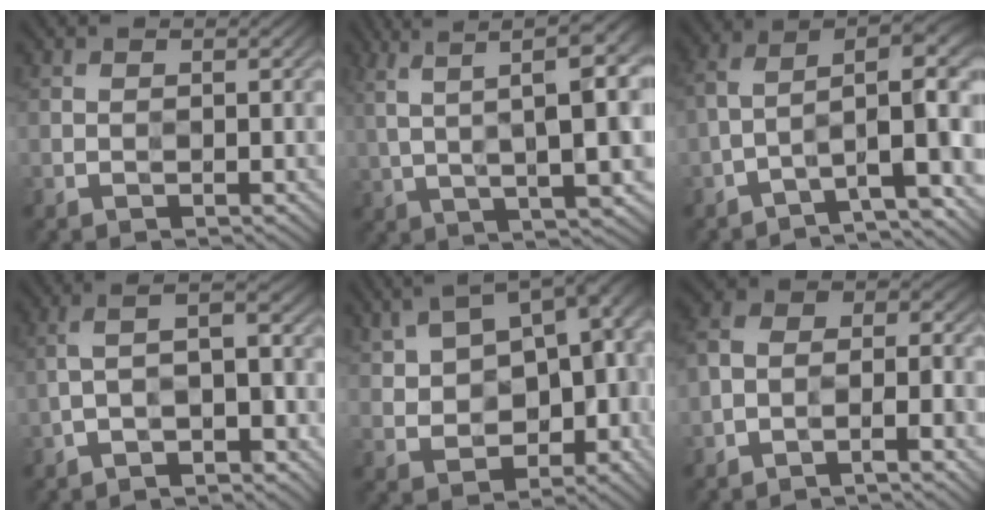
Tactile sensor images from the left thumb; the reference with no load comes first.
{"total": 13.2, "force": [5.2, 3.0, 11.8], "torque": [-0.213, 0.022, 0.104]}
{"total": 8.7, "force": [-2.8, 3.7, 7.3], "torque": [-0.125, 0.015, -0.055]}
{"total": 5.5, "force": [-2.6, 1.8, 4.5], "torque": [-0.081, 0.013, -0.053]}
{"total": 15.5, "force": [2.4, 9.7, 11.8], "torque": [-0.188, 0.012, 0.062]}
{"total": 6.8, "force": [-3.6, 3.4, 4.7], "torque": [-0.083, 0.003, -0.080]}